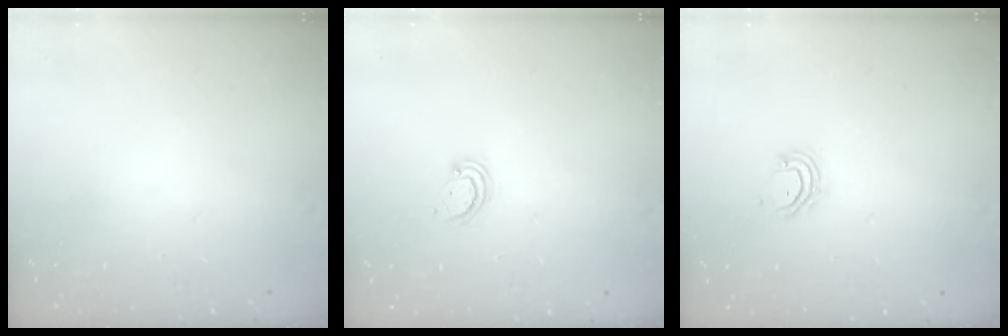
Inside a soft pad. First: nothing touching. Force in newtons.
{"total": 2.3, "press": 2.3, "slide": 0.3}
{"total": 4.6, "press": 4.6, "slide": 0.3}